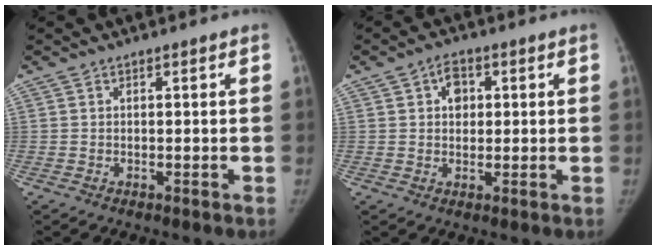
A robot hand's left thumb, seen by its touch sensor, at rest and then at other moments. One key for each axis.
{"total": 4.2, "fx": 1.2, "fy": 3.2, "fz": 2.5, "tx": -0.020, "ty": 0.002, "tz": 0.016}